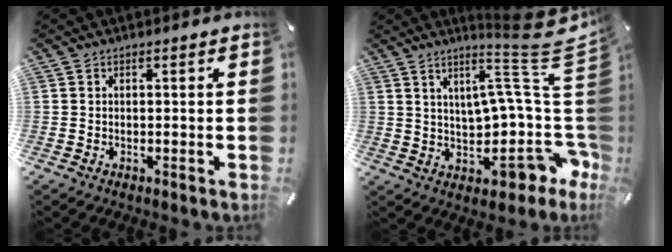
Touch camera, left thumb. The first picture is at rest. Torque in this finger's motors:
{"motor_torque": [1.51, 1.59, 0.49, -0.08, 0.12]}